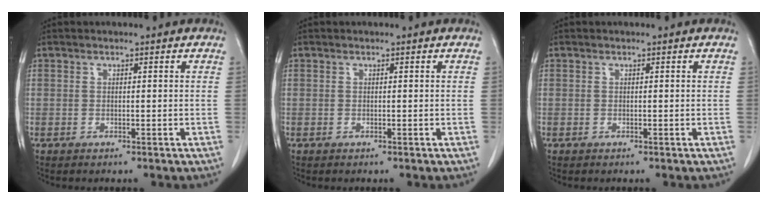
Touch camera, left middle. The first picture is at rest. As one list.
[{"total": 0.0}, {"total": 0.0}]